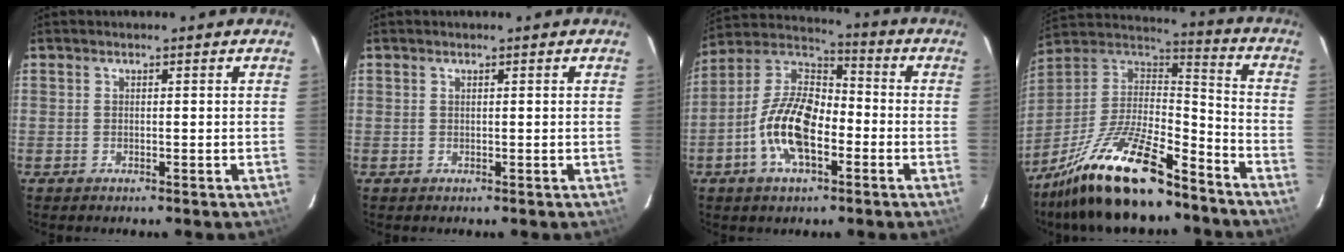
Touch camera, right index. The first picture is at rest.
{"total": 0.0}
{"total": 13.9, "force": [-4.9, 6.8, 11.1], "torque": [-0.227, 0.012, -0.094]}
{"total": 23.0, "force": [-16.5, 6.8, 14.6], "torque": [-0.291, -0.022, -0.283]}